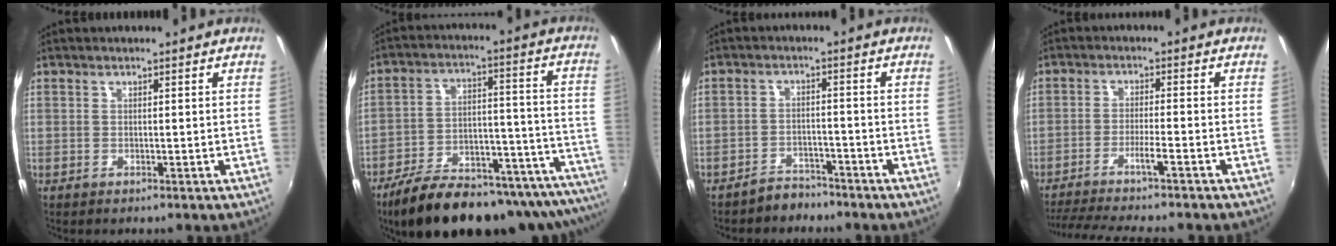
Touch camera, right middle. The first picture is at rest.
{"total": 28.7, "force": [-23.5, 9.0, 13.8], "torque": [-0.191, -0.005, -0.313]}
{"total": 4.2, "force": [-3.8, 1.7, 0.3], "torque": [-0.018, 0.010, -0.060]}
{"total": 10.0, "force": [-8.7, -1.1, 5.0], "torque": [-0.101, -0.012, -0.141]}